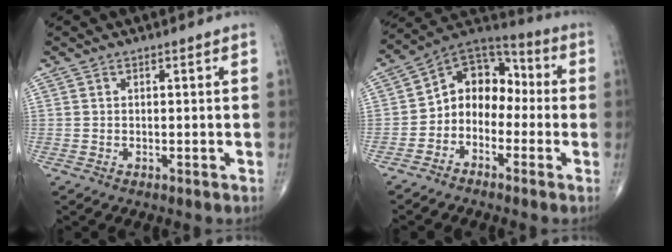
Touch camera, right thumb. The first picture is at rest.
{"total": 10.8, "force": [-2.0, 8.4, 6.5], "torque": [-0.065, 0.061, -0.056]}